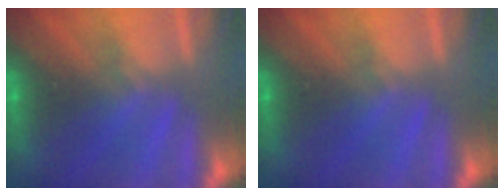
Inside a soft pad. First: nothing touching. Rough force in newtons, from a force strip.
{"total": 0.0}